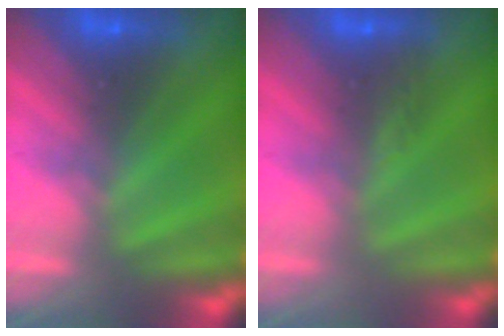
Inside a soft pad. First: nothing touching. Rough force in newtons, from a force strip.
{"total": 2.8}